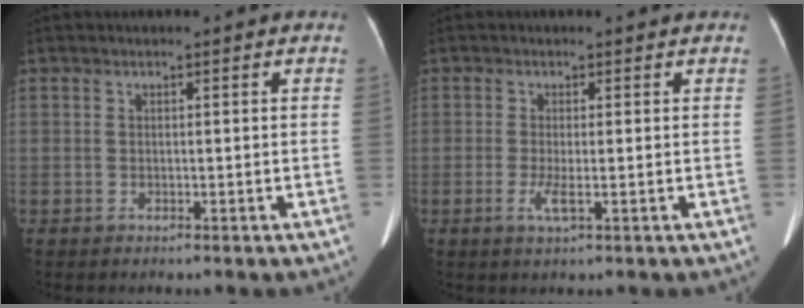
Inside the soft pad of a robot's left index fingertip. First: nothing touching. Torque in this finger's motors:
{"motor_torque": [0.05, 0.06, 0.02, 0.00]}